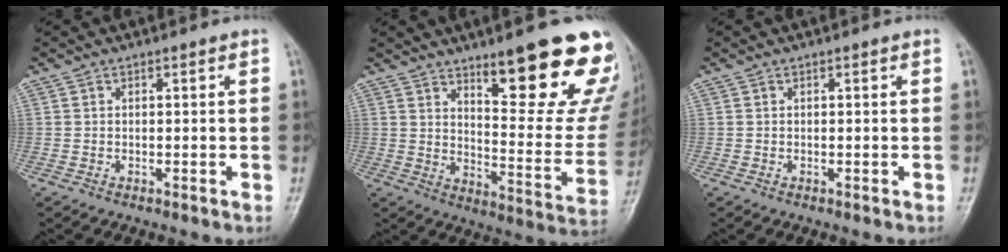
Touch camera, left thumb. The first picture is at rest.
{"total": 21.5, "force": [13.1, 5.4, 16.2], "torque": [-0.168, -0.088, 0.190]}
{"total": 0.0}